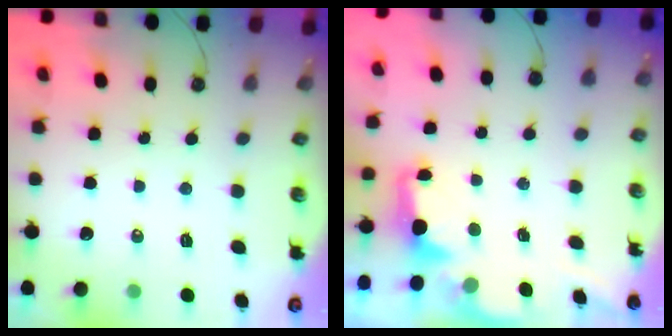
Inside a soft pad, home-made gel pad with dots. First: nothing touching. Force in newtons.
{"total": 2.5, "press": 2.4, "slide": 0.6}